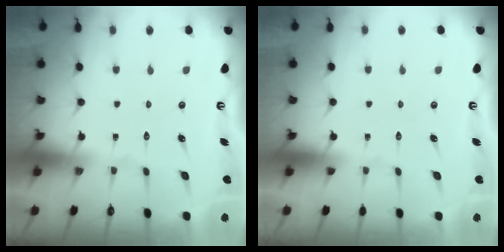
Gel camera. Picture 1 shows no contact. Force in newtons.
{"total": 0.0}